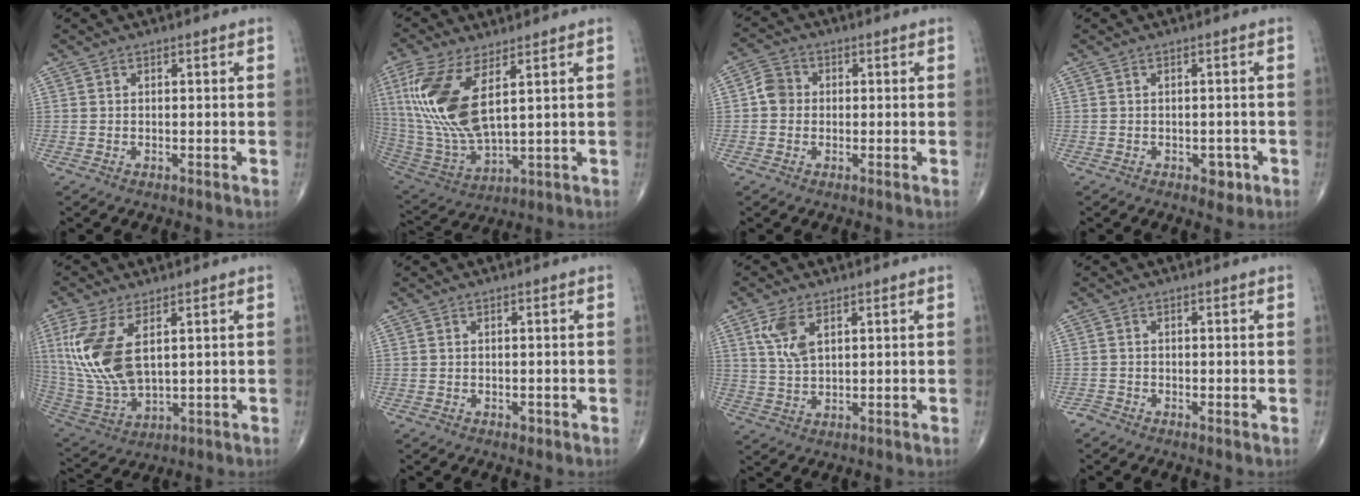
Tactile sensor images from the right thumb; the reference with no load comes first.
{"total": 17.2, "force": [5.5, 6.9, 14.7], "torque": [-0.329, -0.025, 0.119]}
{"total": 4.0, "force": [-0.1, 3.6, 1.7], "torque": [-0.017, 0.009, -0.010]}
{"total": 2.5, "force": [-1.0, 1.7, 1.5], "torque": [-0.004, 0.003, -0.010]}
{"total": 14.6, "force": [4.0, 7.0, 12.2], "torque": [-0.272, -0.015, 0.096]}
{"total": 0.7, "force": [-0.3, 0.6, 0.4], "torque": [-0.003, 0.000, -0.003]}
{"total": 5.9, "force": [2.6, 2.8, 4.5], "torque": [-0.095, -0.004, 0.060]}
{"total": 1.0, "force": [-0.7, 0.4, 0.5], "torque": [-0.009, -0.003, -0.021]}